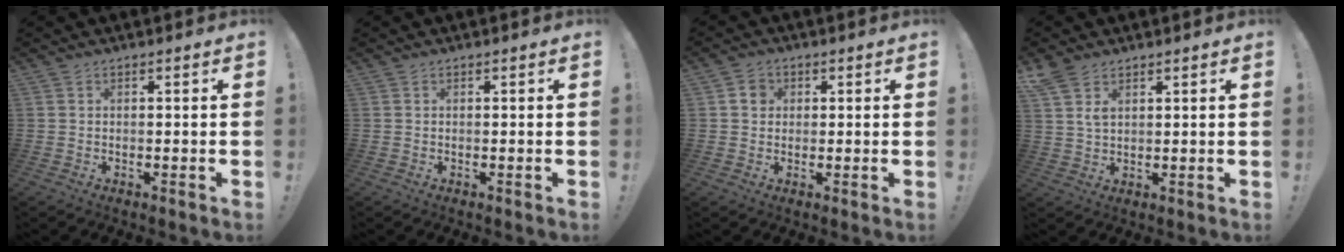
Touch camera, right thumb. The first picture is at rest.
{"total": 0.0}
{"total": 3.7, "force": [0.6, 3.4, 1.4], "torque": [-0.009, 0.002, 0.009]}
{"total": 5.0, "force": [3.4, 2.4, 2.9], "torque": [-0.058, -0.010, 0.064]}